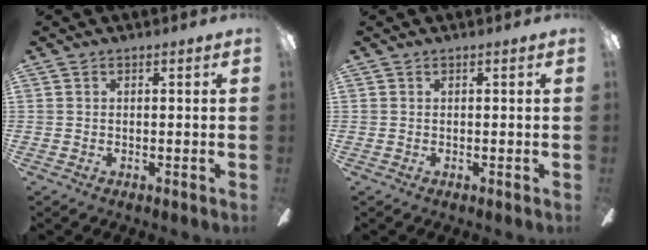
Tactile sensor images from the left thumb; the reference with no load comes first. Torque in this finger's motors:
{"motor_torque": [0.00, 0.00, 0.04, -0.04, 0.00]}